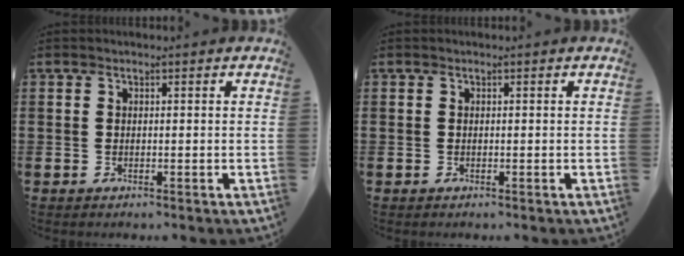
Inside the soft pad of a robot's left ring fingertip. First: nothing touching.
{"total": 0.0}